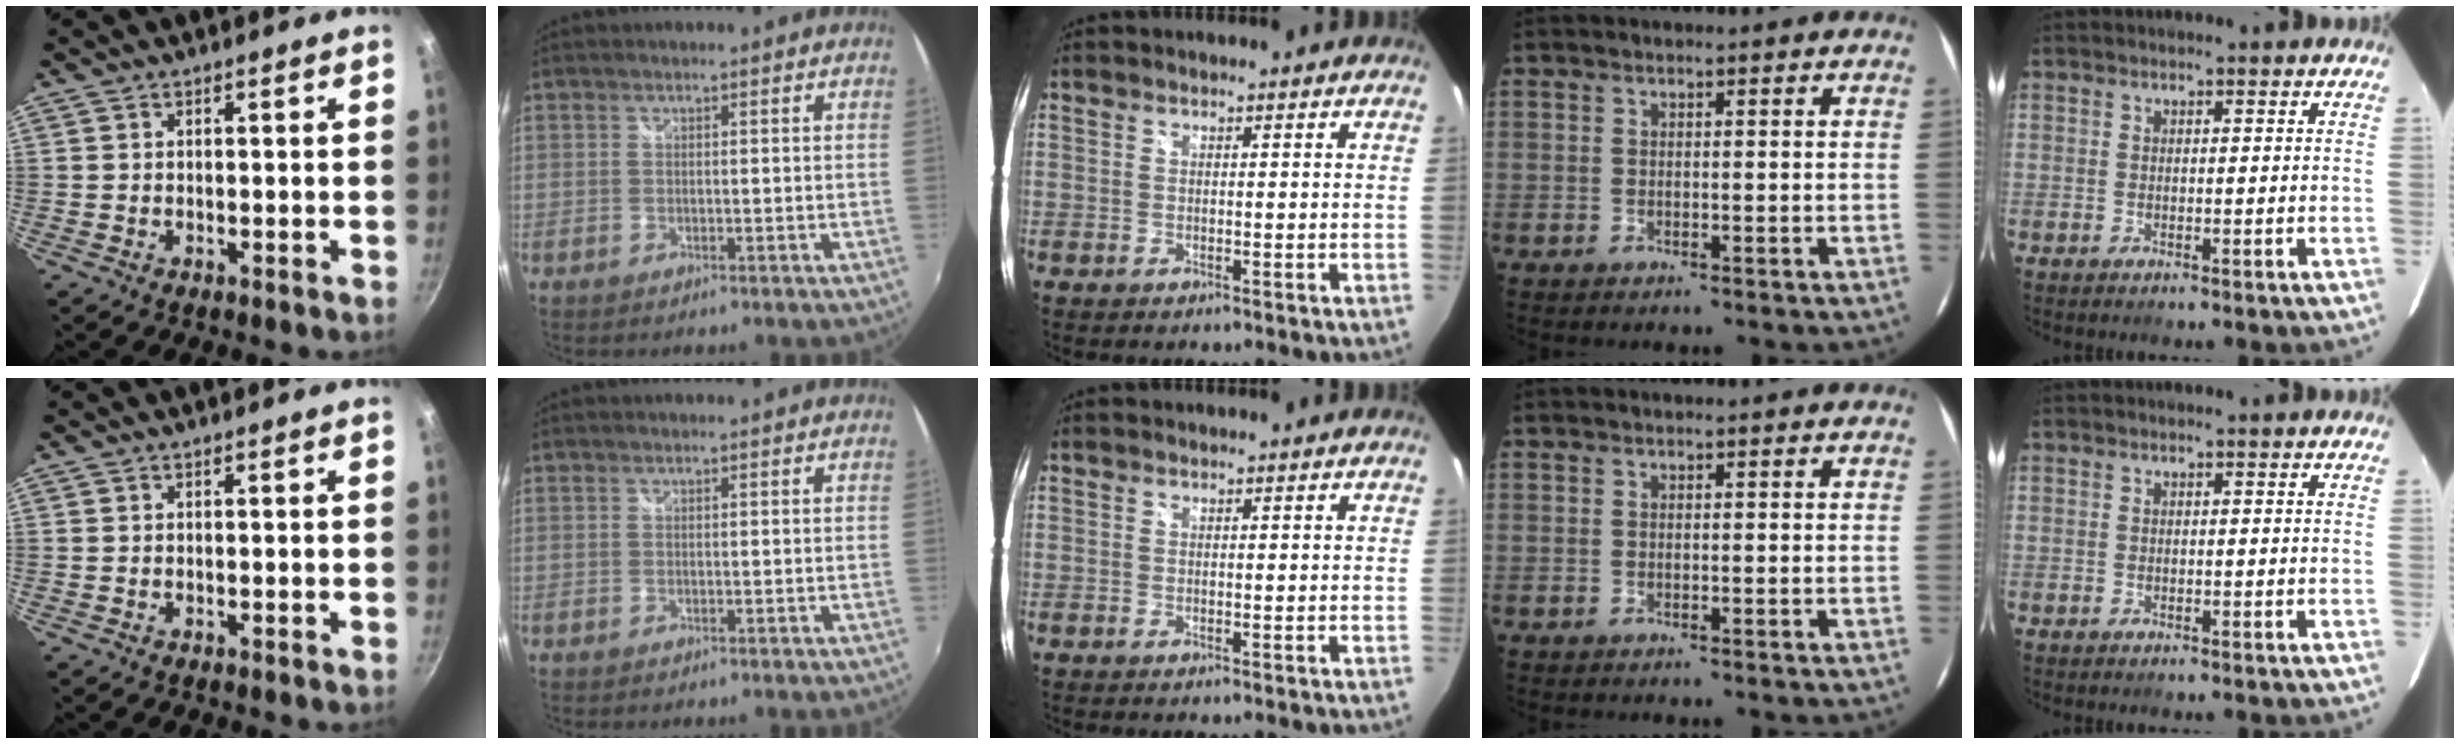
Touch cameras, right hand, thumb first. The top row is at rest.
{}